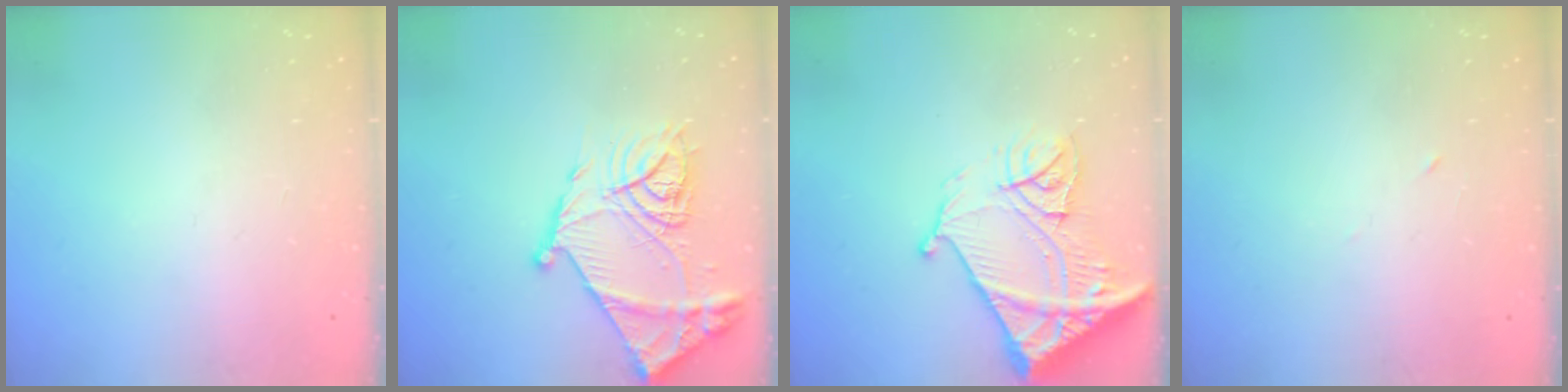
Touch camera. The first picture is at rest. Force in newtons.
{"total": 20.4, "press": 20.3, "slide": 2.0}
{"total": 19.3, "press": 19.2, "slide": 2.2}
{"total": 2.7, "press": 2.5, "slide": 1.0}